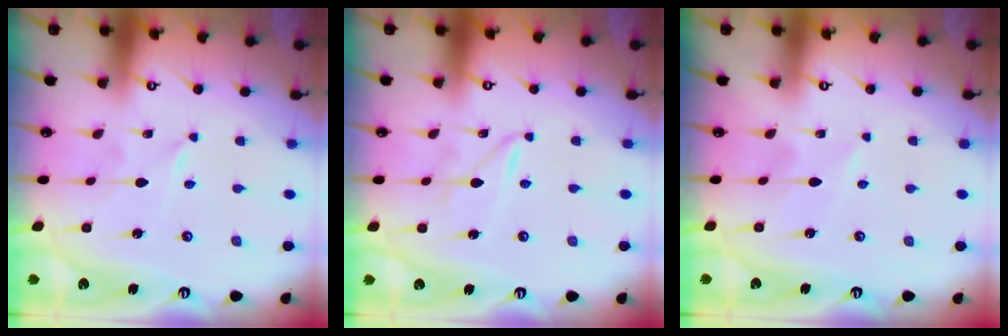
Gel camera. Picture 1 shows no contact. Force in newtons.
{"total": 1.4, "press": 1.4, "slide": 0.2}
{"total": 2.2, "press": 2.2, "slide": 0.3}